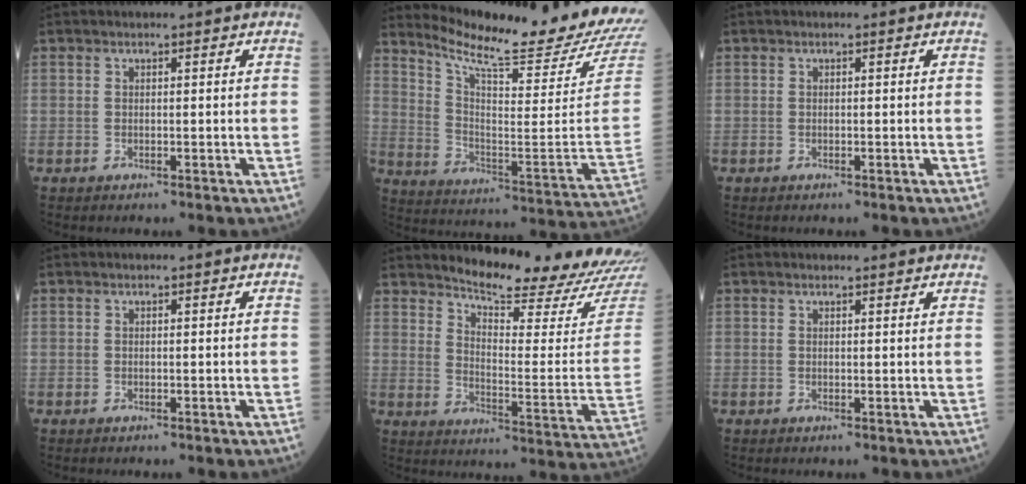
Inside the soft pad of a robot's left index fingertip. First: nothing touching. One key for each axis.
{"total": 21.2, "fx": 19.9, "fy": -1.7, "fz": 7.1, "tx": -0.138, "ty": -0.125, "tz": 0.277}
{"total": 0.0}
{"total": 0.0}
{"total": 19.0, "fx": 18.0, "fy": 0.5, "fz": 6.1, "tx": -0.094, "ty": -0.115, "tz": 0.221}
{"total": 2.1, "fx": 2.0, "fy": 0.4, "fz": 0.3, "tx": -0.010, "ty": 0.004, "tz": 0.018}